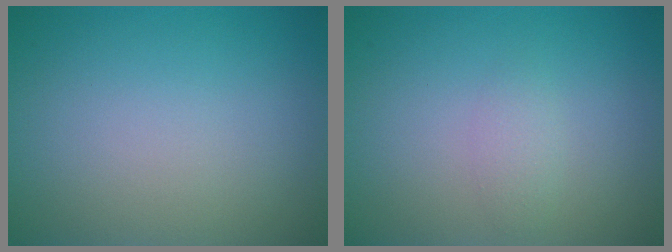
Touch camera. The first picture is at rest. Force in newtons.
{"total": 1.1, "press": 1.1, "slide": 0.0}